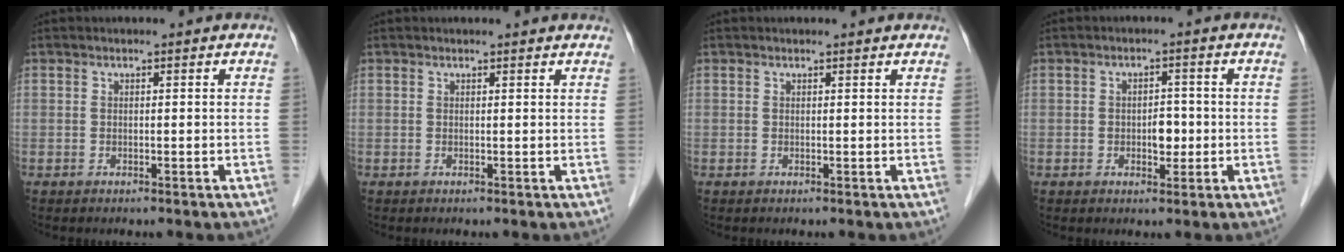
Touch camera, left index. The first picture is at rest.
{"total": 3.0, "force": [2.9, 0.4, 0.7], "torque": [-0.012, 0.008, 0.023]}
{"total": 1.3, "force": [1.3, 0.2, 0.1], "torque": [-0.012, 0.004, 0.010]}
{"total": 3.1, "force": [-0.6, 1.9, 2.4], "torque": [-0.033, 0.005, -0.004]}